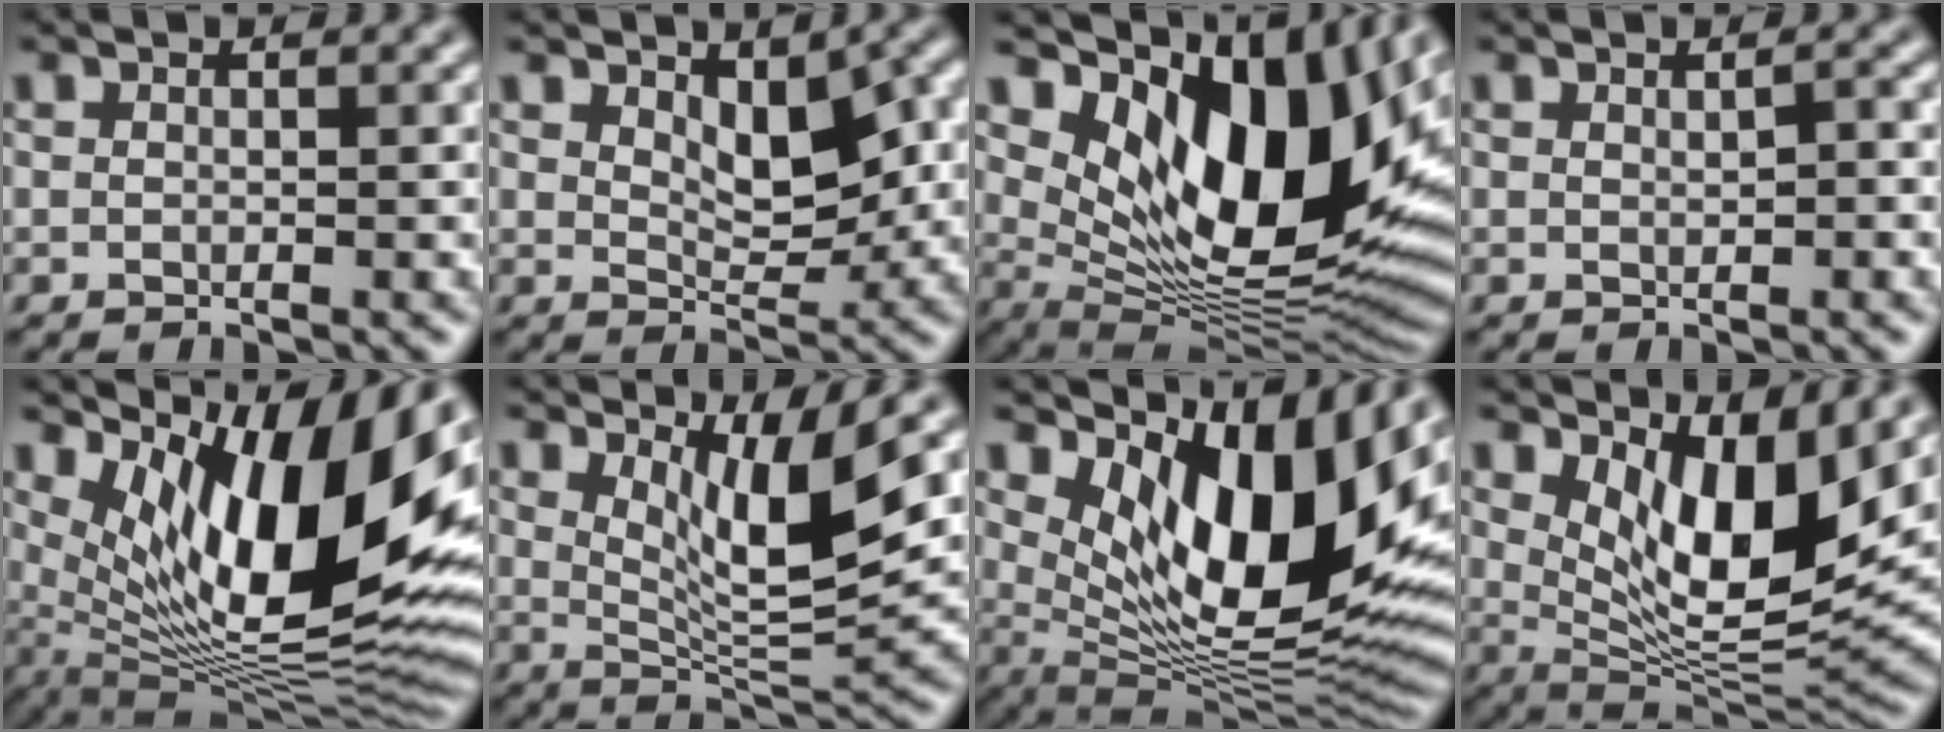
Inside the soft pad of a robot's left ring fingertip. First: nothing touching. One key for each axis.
{"total": 4.5, "fx": 1.6, "fy": 2.2, "fz": 3.6, "tx": -0.058, "ty": -0.006, "tz": 0.027}
{"total": 15.5, "fx": 5.3, "fy": 7.6, "fz": 12.4, "tx": -0.192, "ty": -0.010, "tz": 0.097}
{"total": 0.9, "fx": 0.3, "fy": 0.2, "fz": 0.9, "tx": -0.015, "ty": 0.002, "tz": 0.005}
{"total": 15.3, "fx": 4.9, "fy": 5.8, "fz": 13.2, "tx": -0.212, "ty": -0.011, "tz": 0.082}
{"total": 6.6, "fx": 2.7, "fy": 1.5, "fz": 5.9, "tx": -0.098, "ty": -0.018, "tz": 0.049}
{"total": 14.4, "fx": 4.7, "fy": 6.0, "fz": 12.2, "tx": -0.189, "ty": -0.013, "tz": 0.089}
{"total": 9.5, "fx": 3.5, "fy": 3.4, "fz": 8.1, "tx": -0.134, "ty": -0.028, "tz": 0.067}